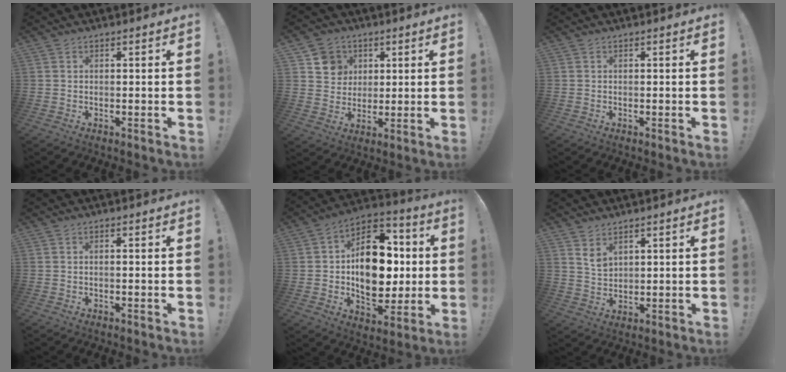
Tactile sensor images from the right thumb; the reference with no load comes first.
{"total": 8.8, "force": [3.7, 7.9, 1.3], "torque": [-0.012, -0.025, 0.077]}
{"total": 0.0}
{"total": 0.6, "force": [-0.4, -0.1, 0.4], "torque": [-0.011, 0.000, -0.006]}
{"total": 19.7, "force": [-0.1, 13.5, 14.3], "torque": [-0.198, 0.009, 0.007]}
{"total": 4.5, "force": [3.1, 2.5, 2.1], "torque": [-0.029, -0.021, 0.056]}